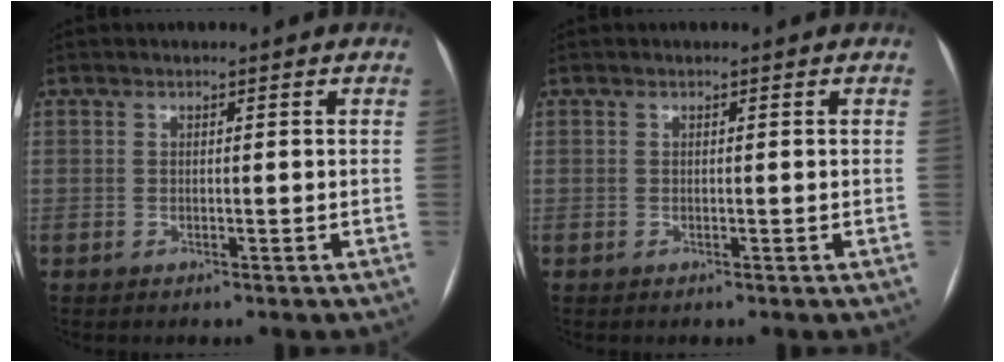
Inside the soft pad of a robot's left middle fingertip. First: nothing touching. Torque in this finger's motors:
{"motor_torque": [-0.01, 0.00, 0.00, -0.01]}